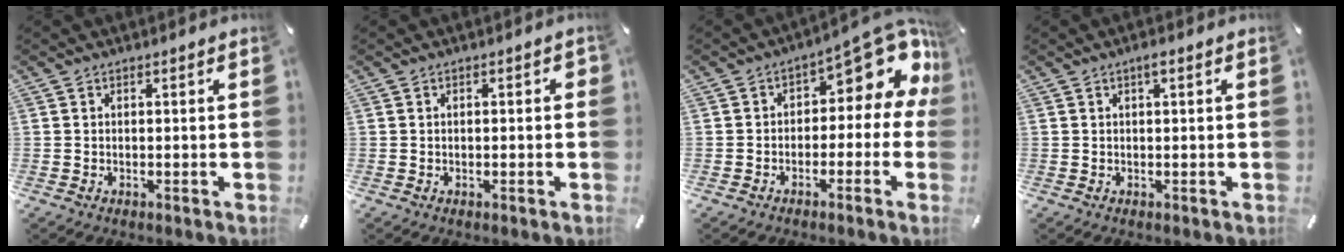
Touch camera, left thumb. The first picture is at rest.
{"total": 1.3, "force": [-0.3, 0.7, 1.1], "torque": [-0.018, 0.004, -0.007]}
{"total": 11.9, "force": [6.4, 5.5, 8.5], "torque": [-0.099, -0.058, 0.102]}
{"total": 1.2, "force": [0.2, 0.2, 1.2], "torque": [-0.021, 0.001, 0.004]}